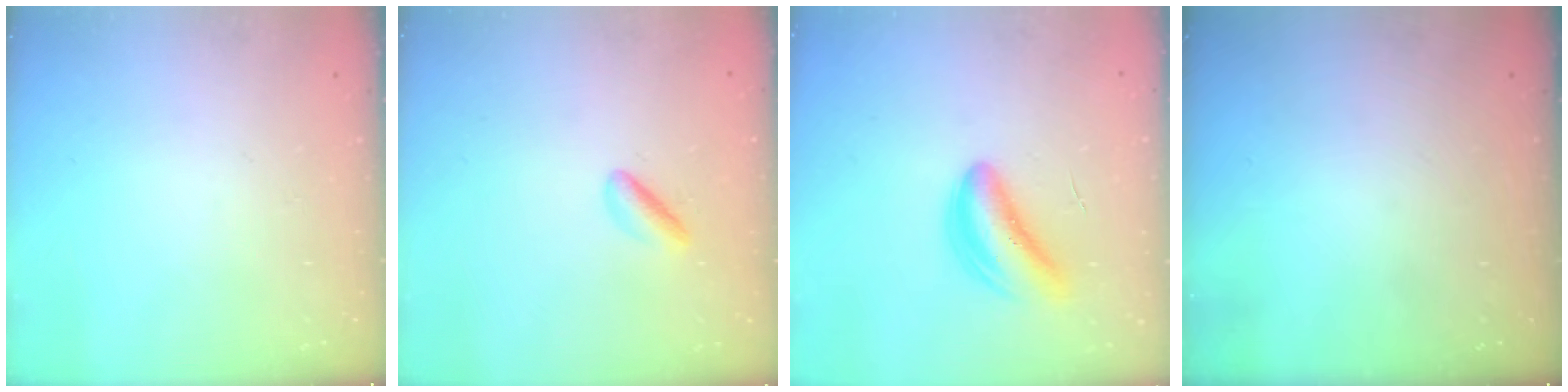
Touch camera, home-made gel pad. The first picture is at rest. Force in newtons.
{"total": 3.2, "press": 3.1, "slide": 0.9}
{"total": 5.3, "press": 4.7, "slide": 2.5}
{"total": 0.0}